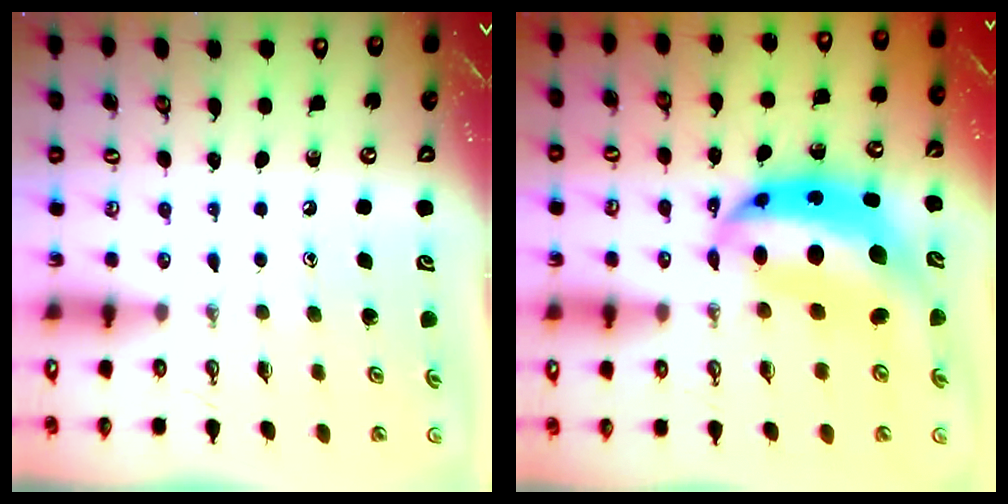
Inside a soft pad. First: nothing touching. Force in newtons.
{"total": 15.1, "press": 15.0, "slide": 1.2}